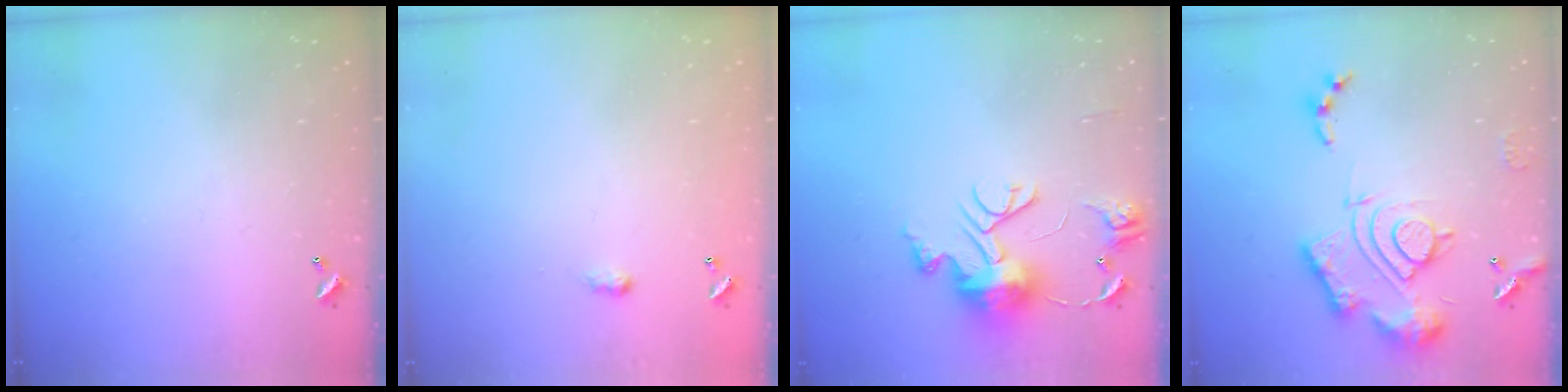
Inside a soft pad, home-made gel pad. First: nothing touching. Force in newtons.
{"total": 1.6, "press": 1.5, "slide": 0.4}
{"total": 12.5, "press": 12.4, "slide": 0.9}
{"total": 17.9, "press": 17.8, "slide": 1.9}